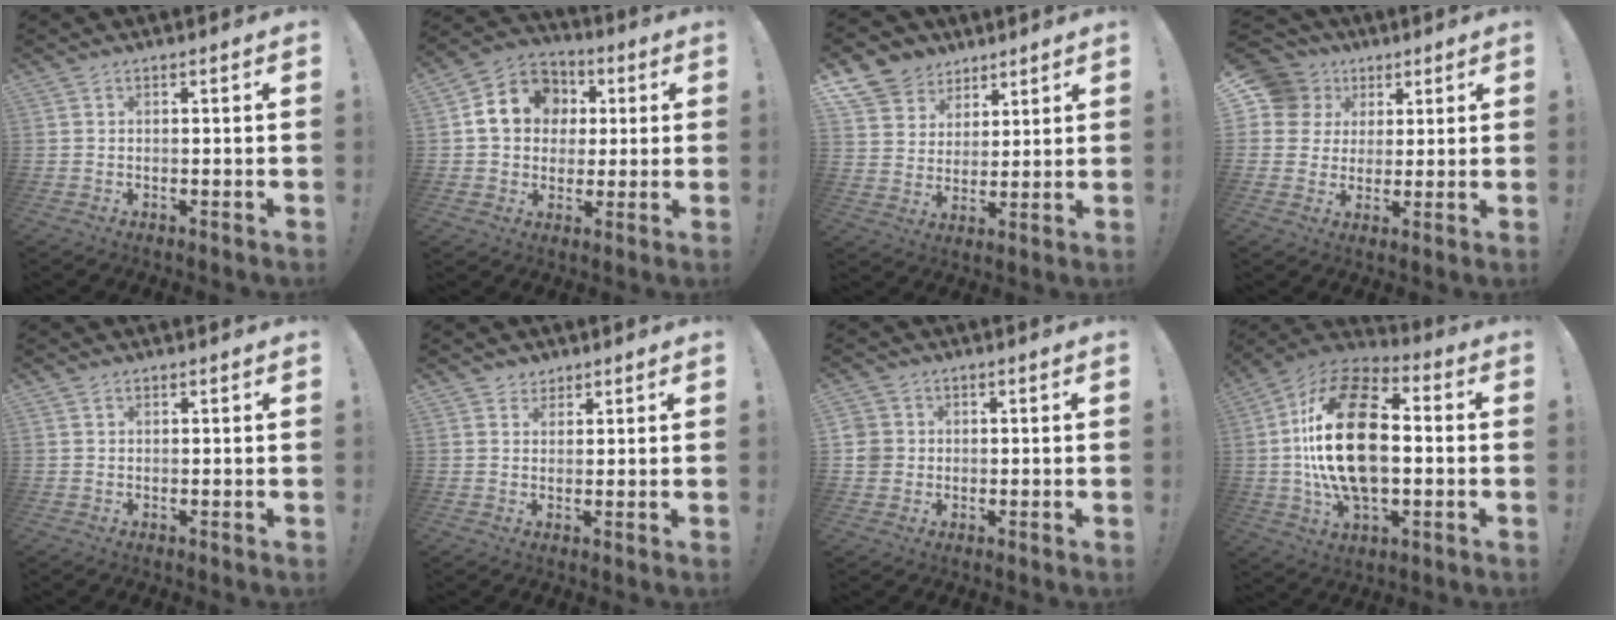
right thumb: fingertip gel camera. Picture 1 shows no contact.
{"total": 13.9, "force": [3.0, 12.1, 6.1], "torque": [-0.086, 0.004, 0.066]}
{"total": 10.3, "force": [6.5, 7.9, 1.7], "torque": [-0.028, -0.049, 0.132]}
{"total": 11.1, "force": [3.9, 9.9, 3.2], "torque": [-0.037, -0.017, 0.082]}
{"total": 0.8, "force": [0.4, 0.6, 0.1], "torque": [-0.002, 0.001, 0.008]}
{"total": 3.2, "force": [2.2, 2.4, 0.0], "torque": [0.007, -0.012, 0.039]}
{"total": 5.1, "force": [0.0, 4.8, 1.7], "torque": [-0.036, 0.004, 0.000]}
{"total": 26.4, "force": [0.5, 15.2, 21.5], "torque": [-0.408, 0.014, 0.006]}